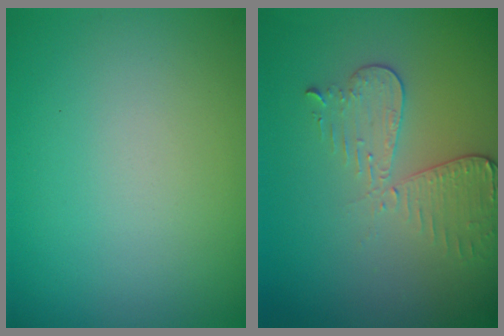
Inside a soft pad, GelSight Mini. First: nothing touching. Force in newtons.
{"total": 3.0, "press": 2.7, "slide": 1.2}